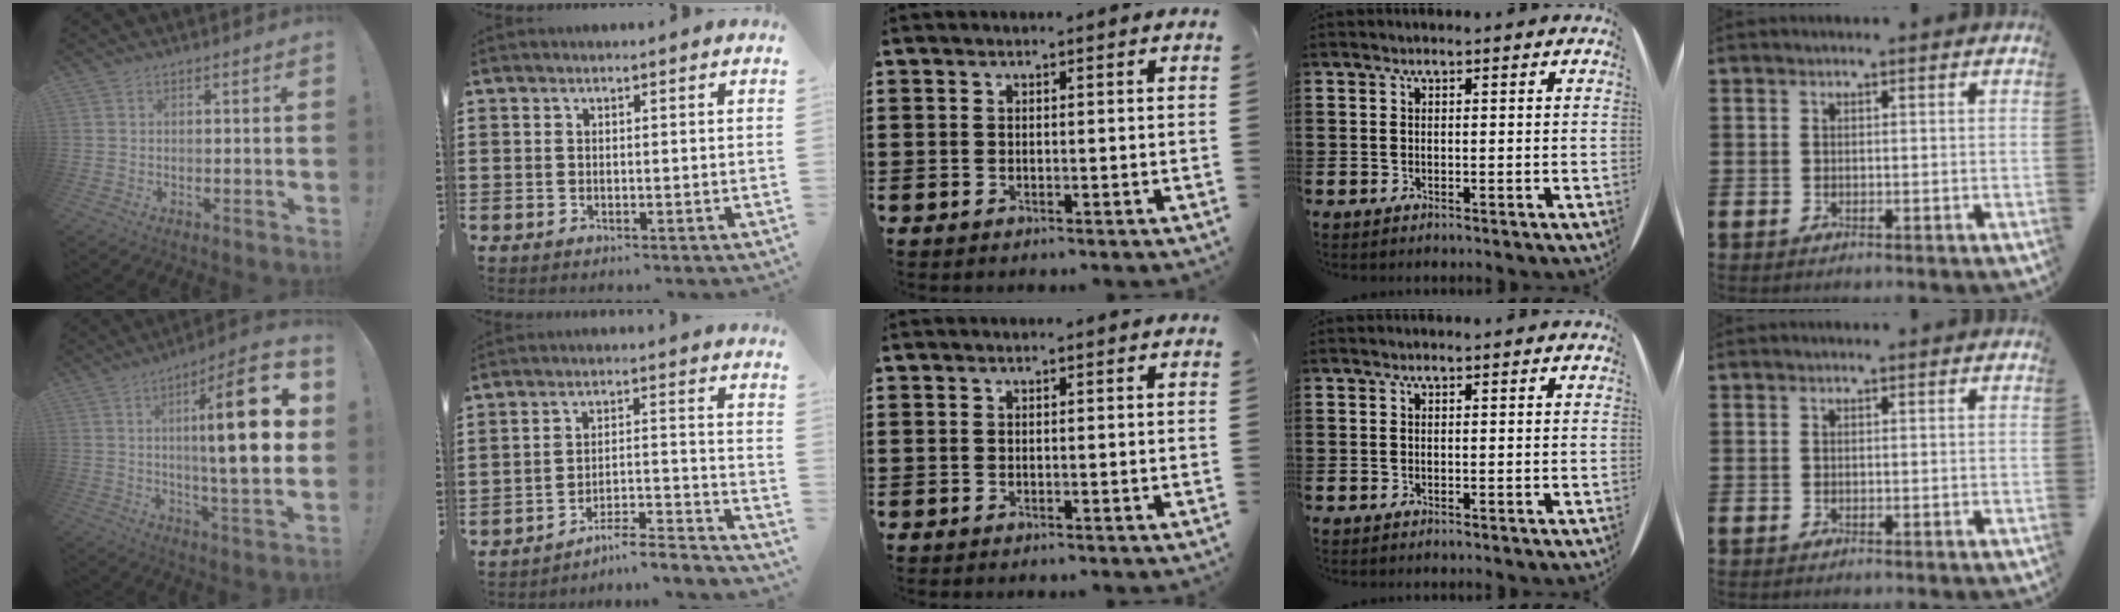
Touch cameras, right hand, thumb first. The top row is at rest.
{"thumb": {"total": 21.4, "force": [3.9, 4.1, 20.7], "torque": [-0.307, -0.018, 0.042]}, "index": {"total": 5.0, "force": [-4.7, 0.1, 1.7], "torque": [-0.032, -0.011, -0.097]}}